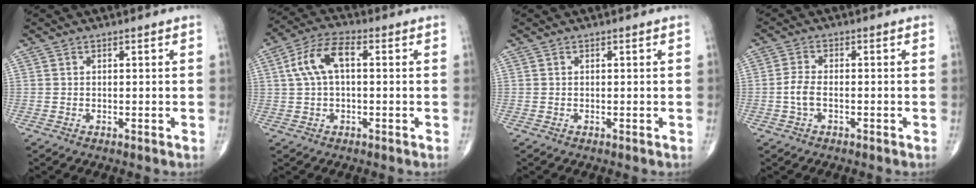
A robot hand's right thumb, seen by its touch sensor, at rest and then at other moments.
{"total": 8.3, "force": [1.3, 4.0, 7.1], "torque": [-0.146, 0.029, 0.019]}
{"total": 0.0}
{"total": 3.3, "force": [-0.9, 1.6, 2.7], "torque": [-0.061, 0.009, -0.022]}